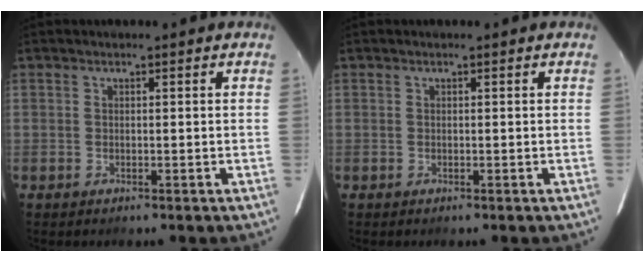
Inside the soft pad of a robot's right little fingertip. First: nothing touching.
{"total": 0.0}